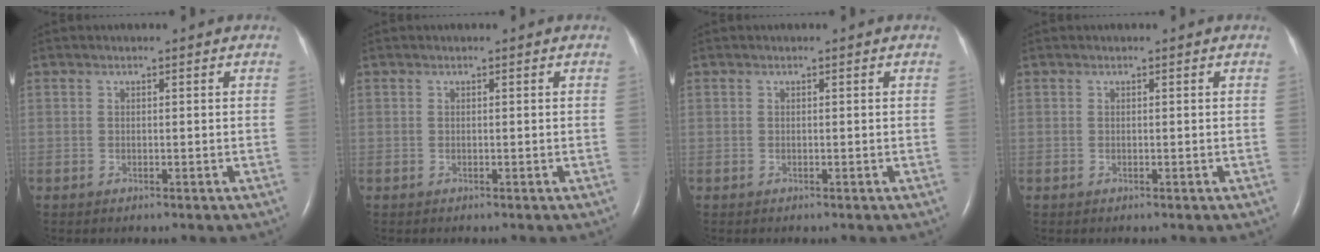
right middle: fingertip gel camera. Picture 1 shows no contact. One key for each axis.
{"total": 0.0}
{"total": 0.0}
{"total": 0.0}